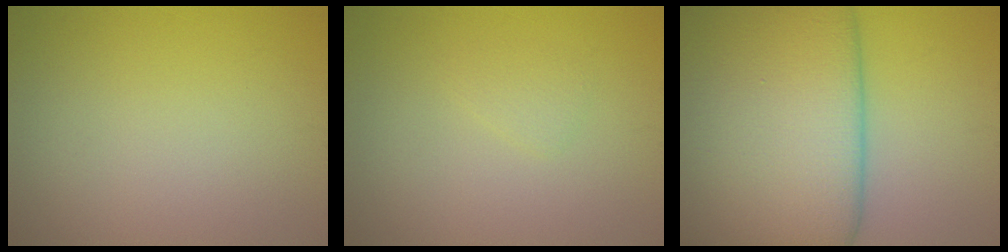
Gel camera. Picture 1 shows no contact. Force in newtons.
{"total": 0.9, "press": 0.9, "slide": 0.1}
{"total": 17.0, "press": 17.0, "slide": 0.5}